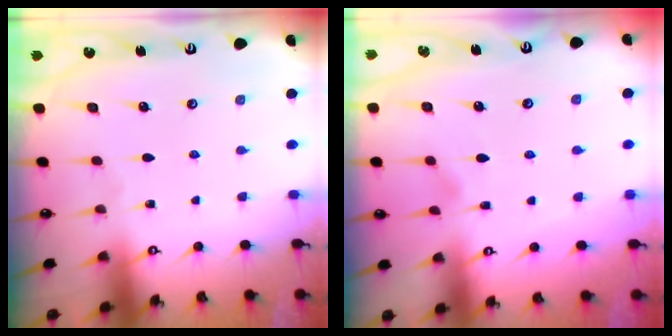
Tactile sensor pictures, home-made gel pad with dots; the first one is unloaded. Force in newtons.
{"total": 1.1, "press": 0.6, "slide": 0.9}